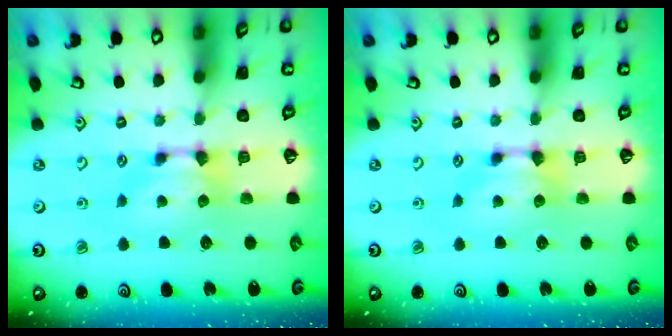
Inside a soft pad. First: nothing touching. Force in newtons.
{"total": 0.0}